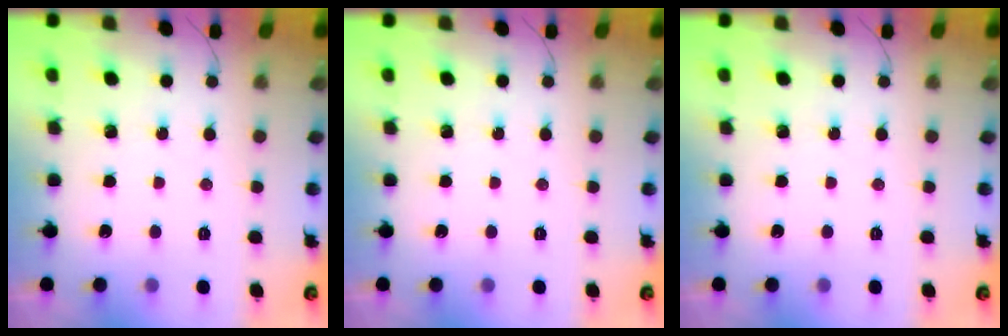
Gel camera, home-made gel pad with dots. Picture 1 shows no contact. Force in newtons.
{"total": 0.0}
{"total": 0.0}